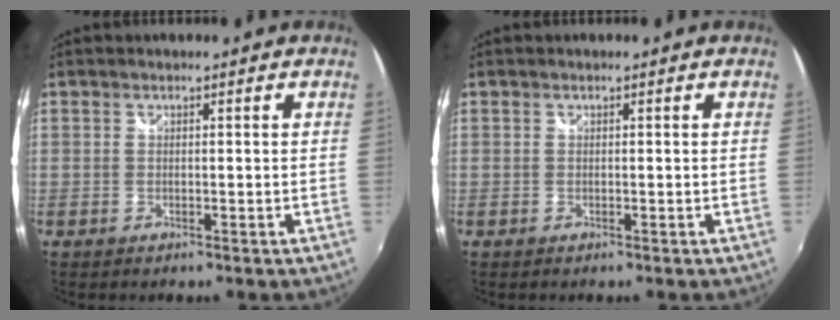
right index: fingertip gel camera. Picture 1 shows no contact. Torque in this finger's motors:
{"motor_torque": [0.00, 0.00, 0.01, 0.00]}